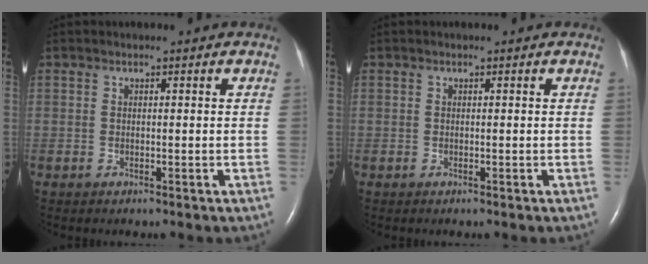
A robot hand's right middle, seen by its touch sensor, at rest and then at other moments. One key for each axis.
{"total": 0.0}